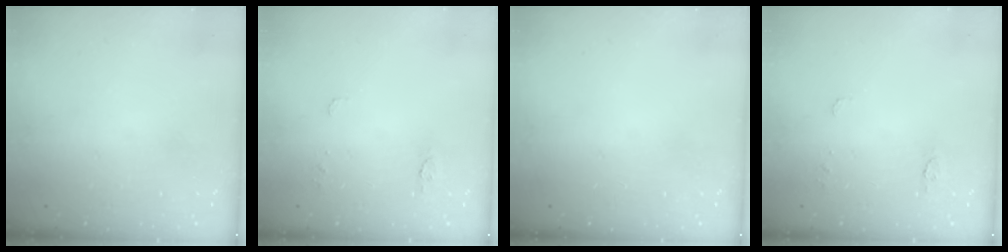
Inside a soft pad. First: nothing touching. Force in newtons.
{"total": 5.2, "press": 5.1, "slide": 0.5}
{"total": 0.0}
{"total": 5.2, "press": 5.1, "slide": 0.5}